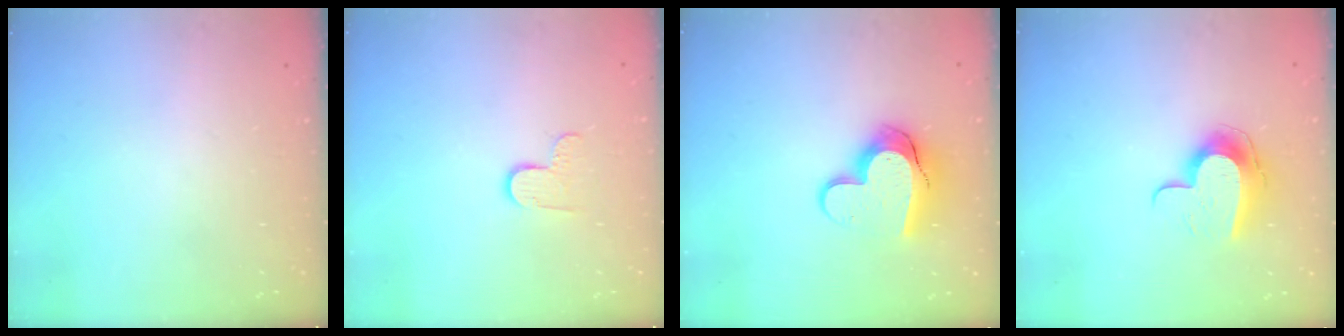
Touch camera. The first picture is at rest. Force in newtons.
{"total": 6.0, "press": 6.0, "slide": 0.4}
{"total": 12.4, "press": 12.3, "slide": 1.1}
{"total": 10.8, "press": 10.8, "slide": 0.9}